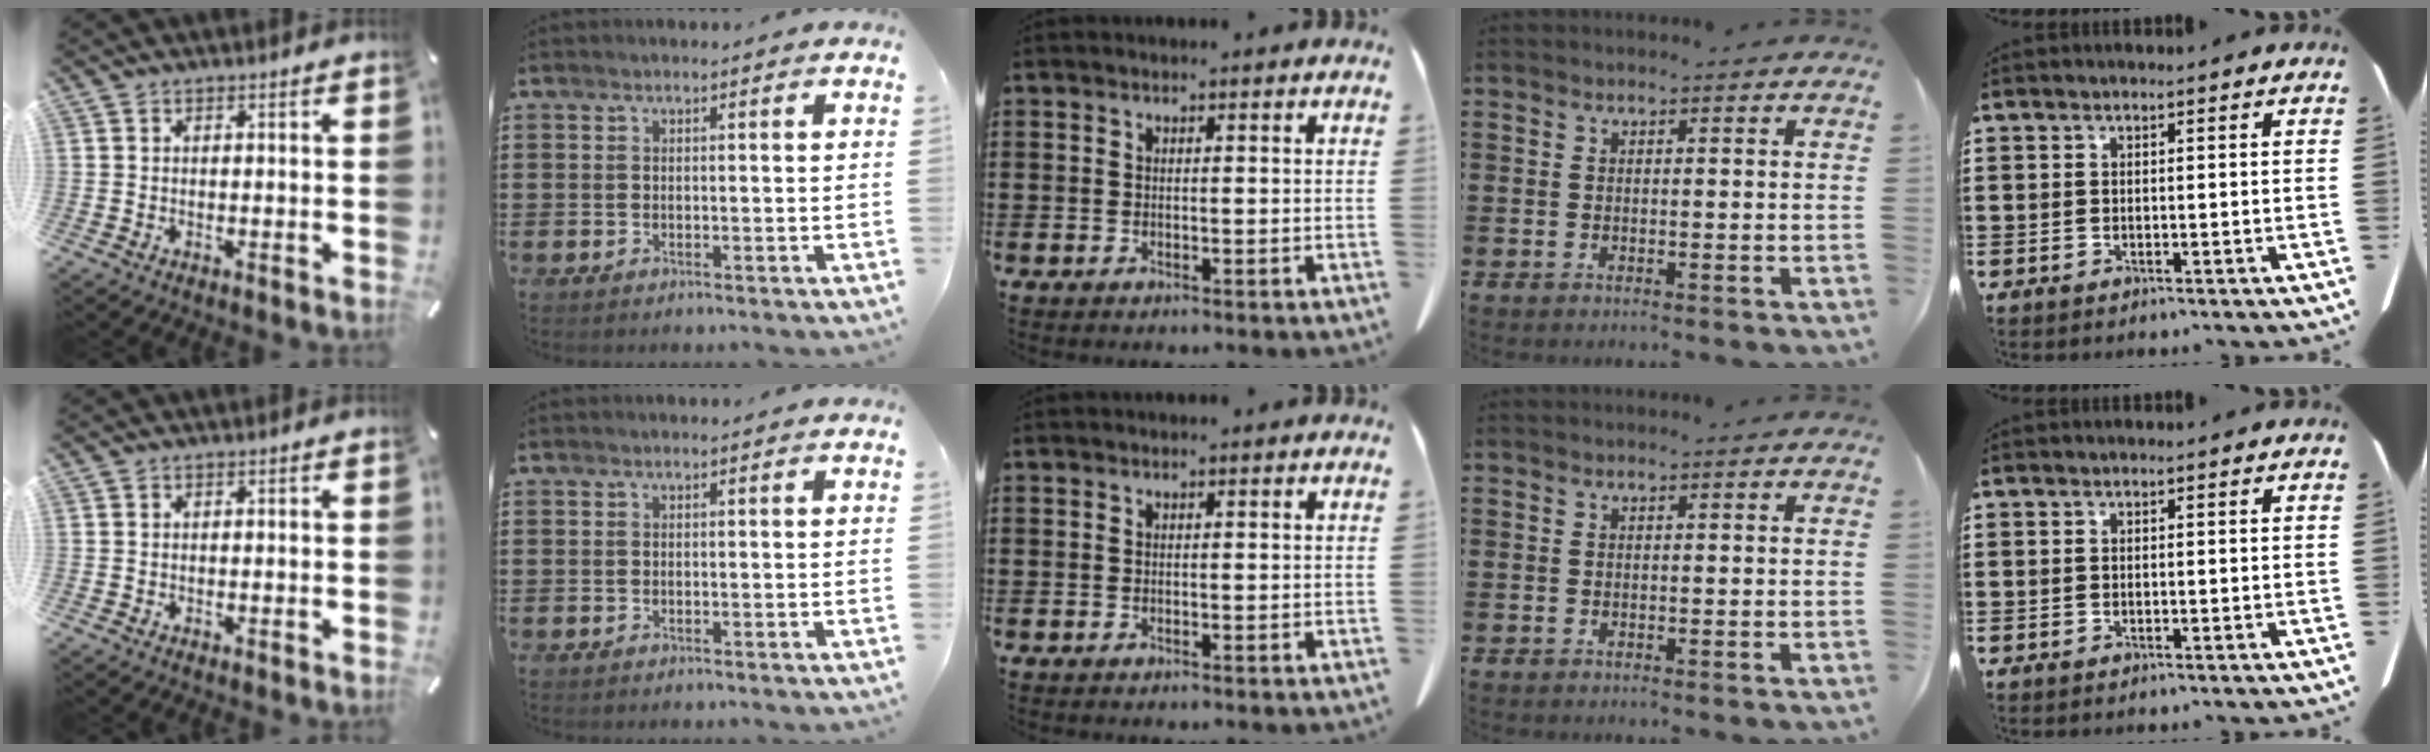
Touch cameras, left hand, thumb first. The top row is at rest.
{}